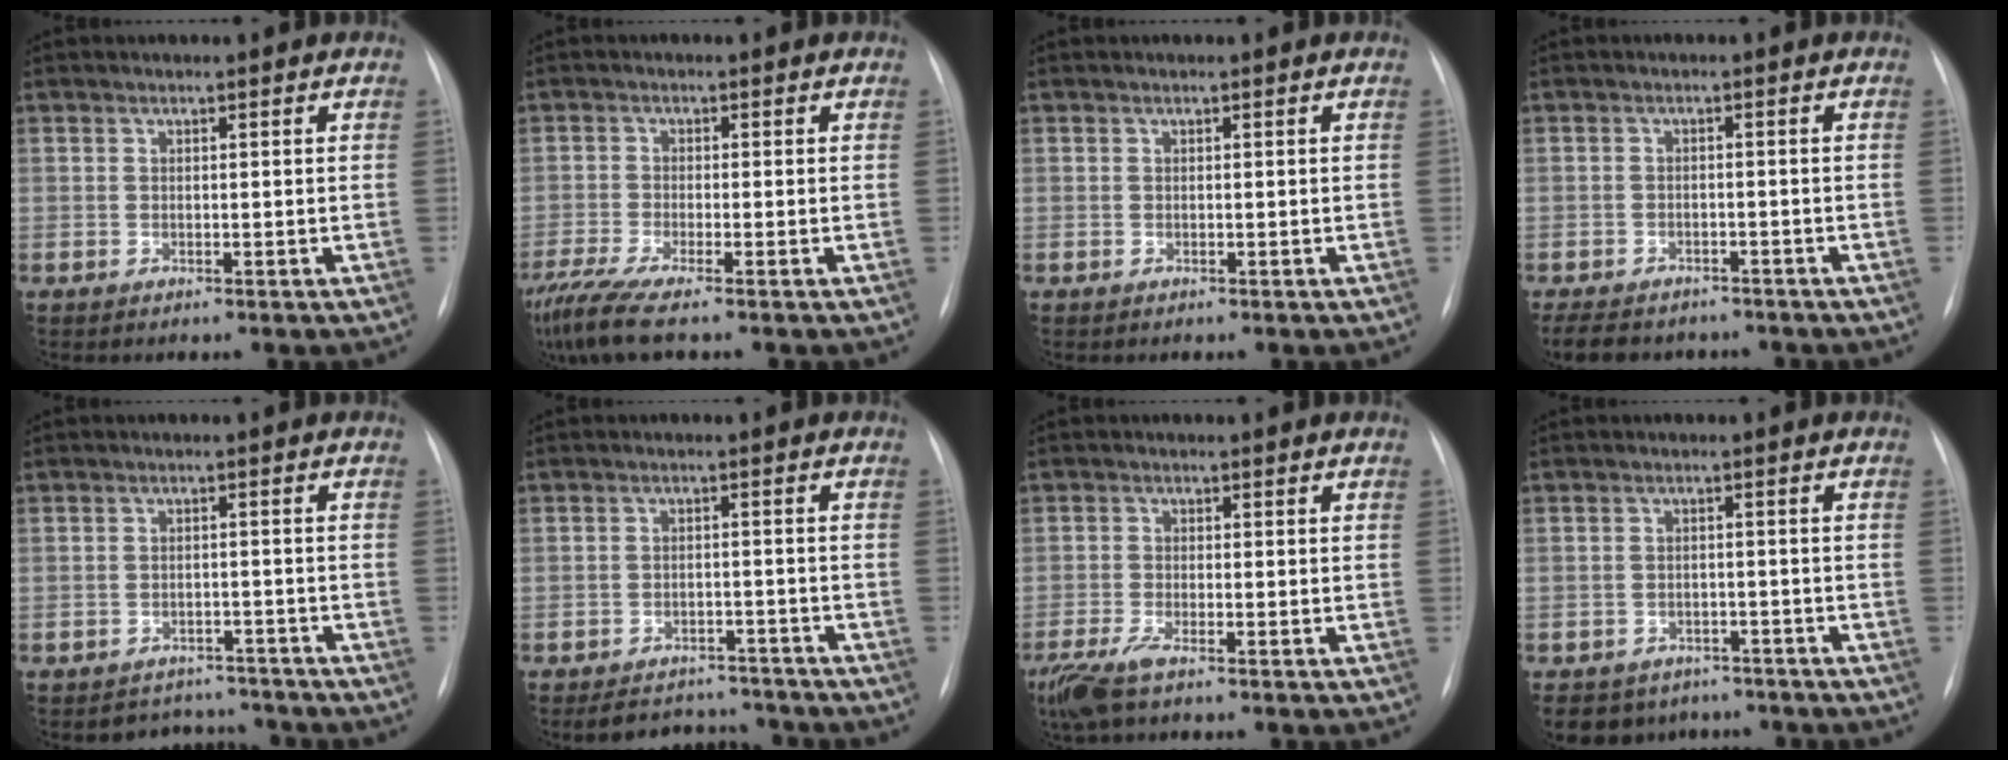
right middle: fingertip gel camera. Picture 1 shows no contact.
{"total": 7.5, "force": [-5.8, -0.1, 4.6], "torque": [-0.090, -0.023, -0.107]}
{"total": 0.0}
{"total": 10.3, "force": [-8.6, 4.4, 3.5], "torque": [-0.070, -0.002, -0.113]}
{"total": 4.8, "force": [-4.4, 1.8, -0.9], "torque": [0.014, 0.022, -0.059]}
{"total": 7.7, "force": [-7.2, 2.7, 0.9], "torque": [-0.002, 0.012, -0.095]}
{"total": 5.0, "force": [-3.4, 0.9, 3.6], "torque": [-0.082, -0.017, -0.065]}
{"total": 7.3, "force": [-5.7, 4.5, 0.7], "torque": [-0.009, 0.012, -0.071]}